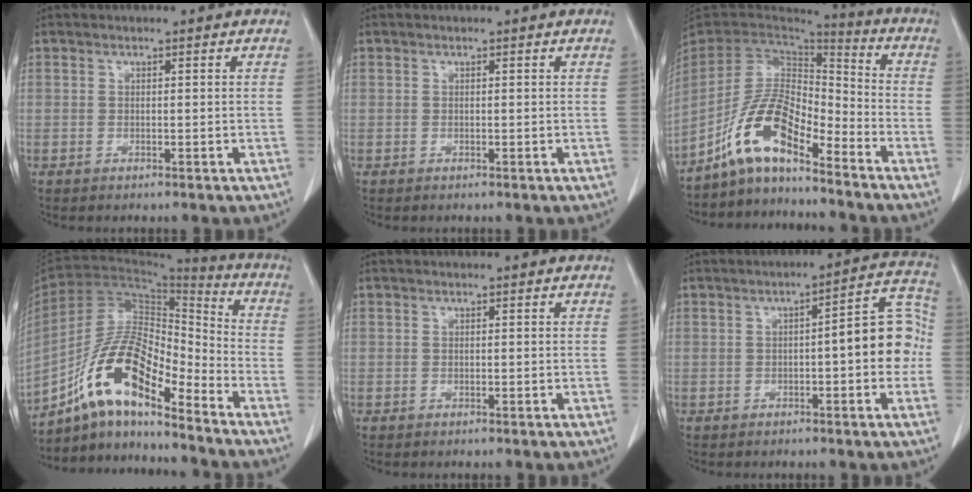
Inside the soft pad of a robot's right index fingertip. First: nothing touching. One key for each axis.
{"total": 0.0}
{"total": 10.9, "fx": -7.6, "fy": 3.3, "fz": 7.1, "tx": -0.154, "ty": 0.029, "tz": -0.145}
{"total": 14.3, "fx": -9.8, "fy": 3.5, "fz": 9.8, "tx": -0.187, "ty": 0.028, "tz": -0.176}
{"total": 0.0}
{"total": 9.2, "fx": -0.9, "fy": 2.0, "fz": 8.9, "tx": -0.103, "ty": 0.034, "tz": -0.016}